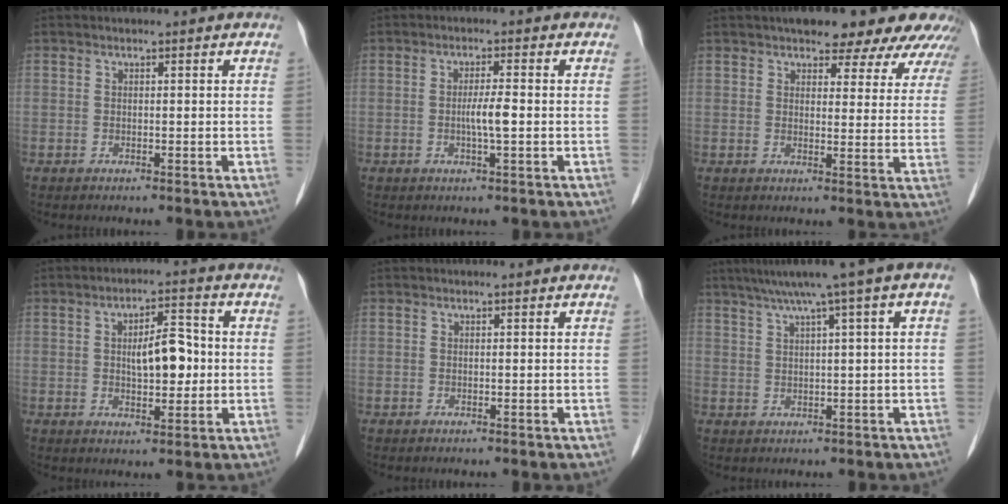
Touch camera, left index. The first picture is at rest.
{"total": 3.1, "force": [-0.6, 0.1, 3.1], "torque": [-0.060, -0.003, -0.007]}
{"total": 14.1, "force": [11.9, 4.7, 6.1], "torque": [-0.035, 0.012, 0.122]}
{"total": 6.7, "force": [0.1, 2.7, 6.2], "torque": [-0.102, 0.011, 0.005]}
{"total": 0.0}
{"total": 8.4, "force": [4.0, -0.2, 7.3], "torque": [-0.111, 0.035, 0.062]}